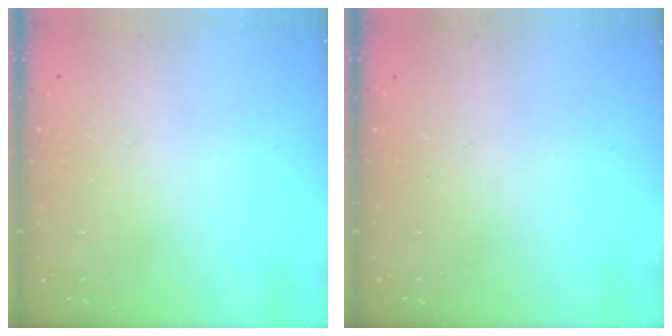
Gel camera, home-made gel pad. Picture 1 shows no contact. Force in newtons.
{"total": 0.0}